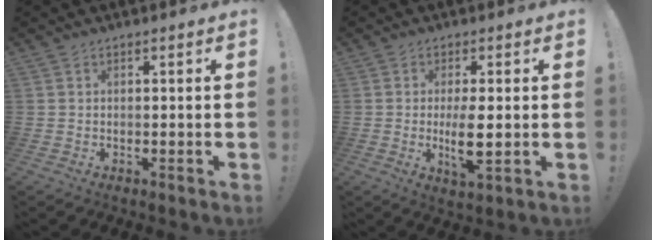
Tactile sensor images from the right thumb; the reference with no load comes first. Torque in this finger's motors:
{"motor_torque": [0.91, 1.37, 0.05, 0.01, 0.02]}